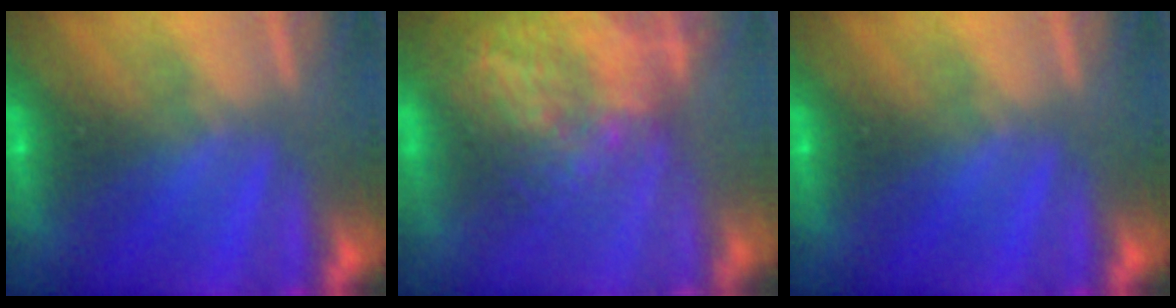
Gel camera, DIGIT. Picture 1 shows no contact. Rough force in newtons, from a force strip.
{"total": 10.8}
{"total": 0.0}